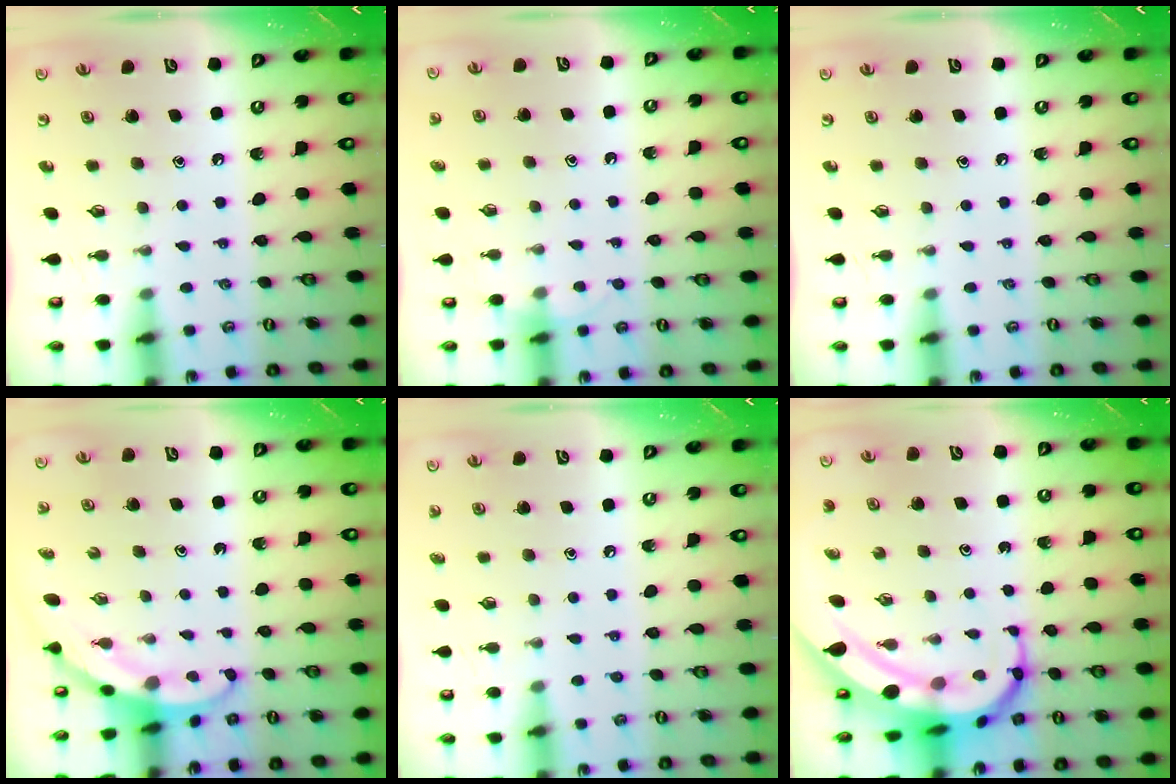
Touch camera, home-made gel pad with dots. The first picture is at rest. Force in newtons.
{"total": 3.2, "press": 3.2, "slide": 0.4}
{"total": 0.0}
{"total": 3.3, "press": 3.3, "slide": 0.1}
{"total": 3.4, "press": 3.3, "slide": 0.5}
{"total": 9.6, "press": 9.6, "slide": 1.2}